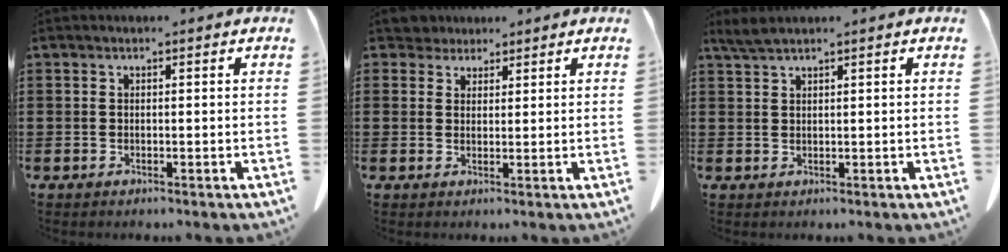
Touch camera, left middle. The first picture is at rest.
{"total": 2.9, "force": [2.5, 1.3, 0.2], "torque": [-0.014, 0.004, 0.049]}
{"total": 1.8, "force": [1.5, 0.1, 1.1], "torque": [-0.025, 0.000, 0.027]}